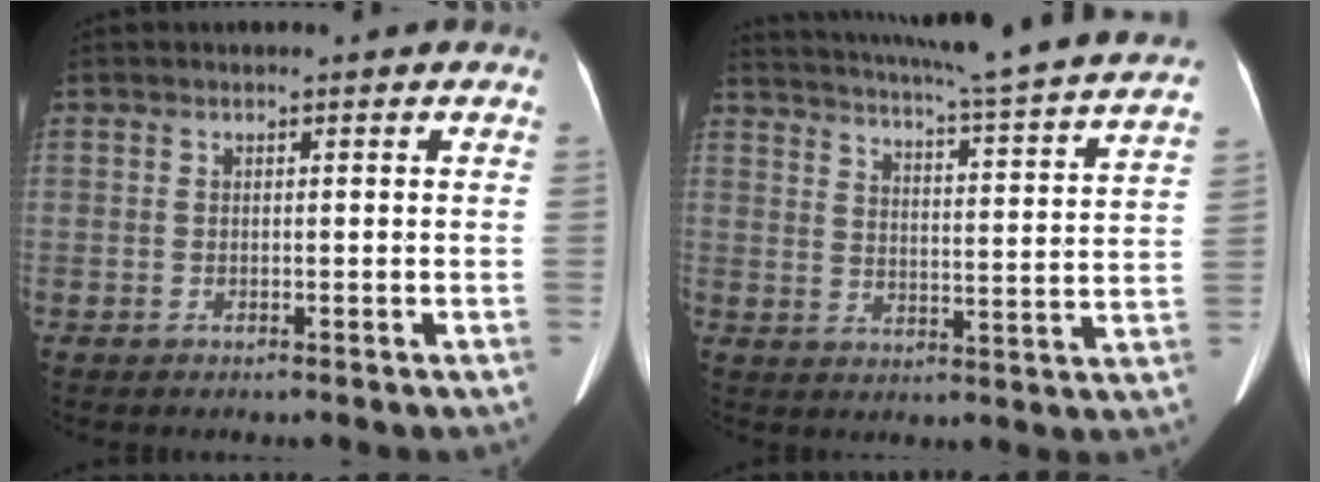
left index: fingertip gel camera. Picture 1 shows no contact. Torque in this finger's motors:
{"motor_torque": [1.03, -1.11, 0.09, 0.11]}